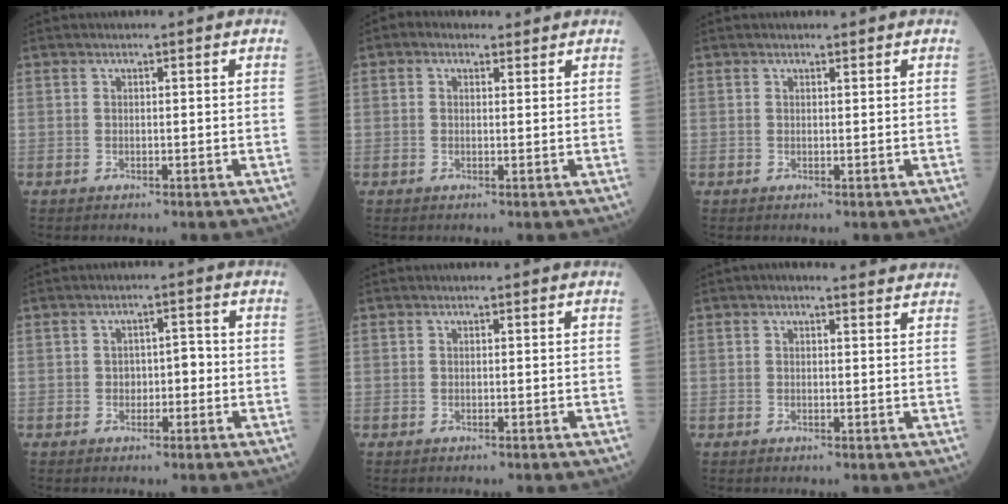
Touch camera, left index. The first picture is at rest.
{"total": 2.4, "force": [1.3, 1.7, 1.0], "torque": [-0.024, 0.017, 0.019]}
{"total": 0.0}
{"total": 2.9, "force": [-1.0, 1.7, 2.1], "torque": [-0.029, 0.011, -0.016]}
{"total": 0.0}
{"total": 3.1, "force": [2.7, 0.9, 1.2], "torque": [-0.020, 0.009, 0.021]}